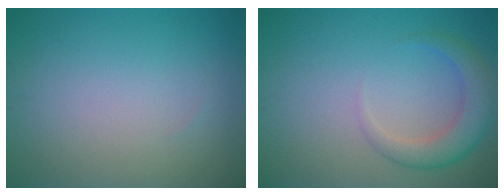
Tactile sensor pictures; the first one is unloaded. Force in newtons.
{"total": 3.8, "press": 3.8, "slide": 0.4}